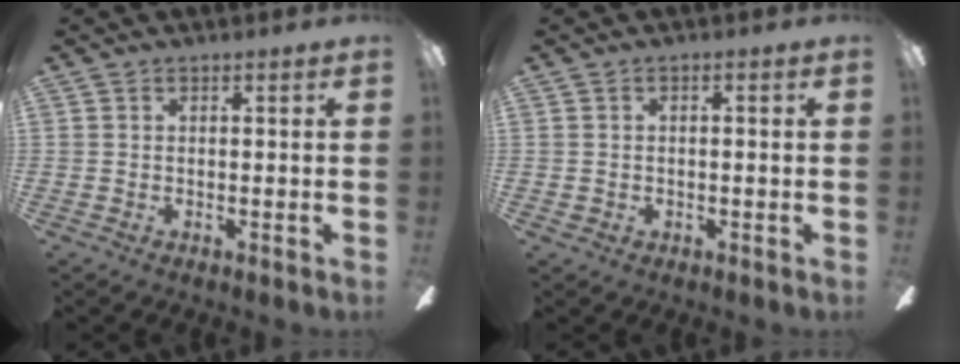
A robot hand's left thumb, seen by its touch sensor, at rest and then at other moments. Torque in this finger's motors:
{"motor_torque": [0.03, 0.06, -0.10, 0.10, 0.00]}